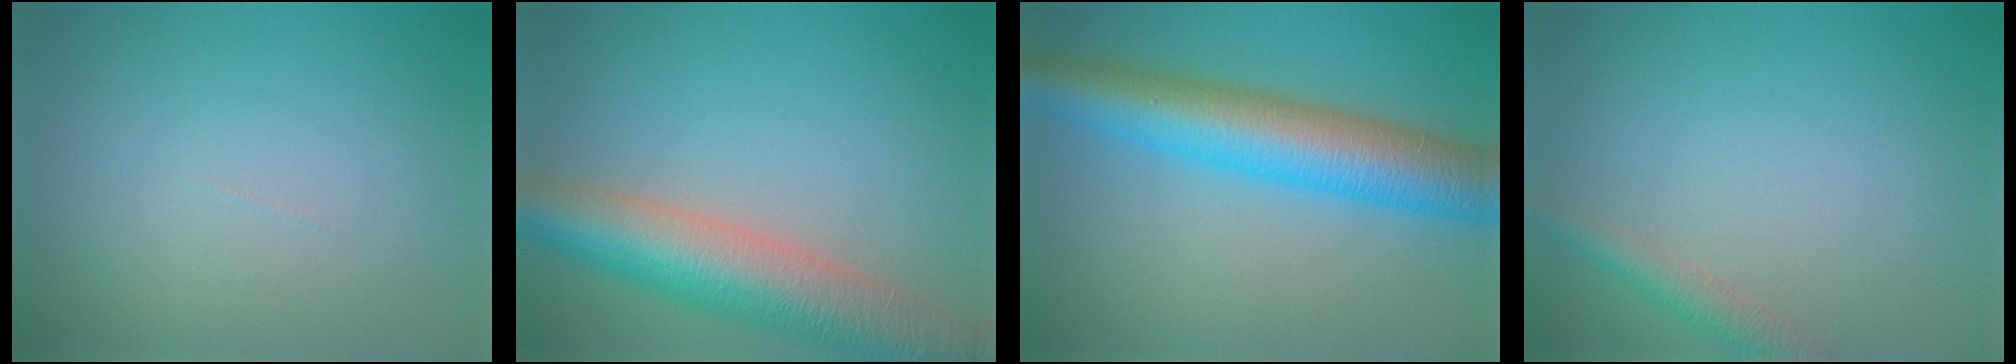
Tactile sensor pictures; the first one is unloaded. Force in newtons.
{"total": 9.3, "press": 9.3, "slide": 0.6}
{"total": 9.6, "press": 9.6, "slide": 0.1}
{"total": 2.2, "press": 2.2, "slide": 0.1}